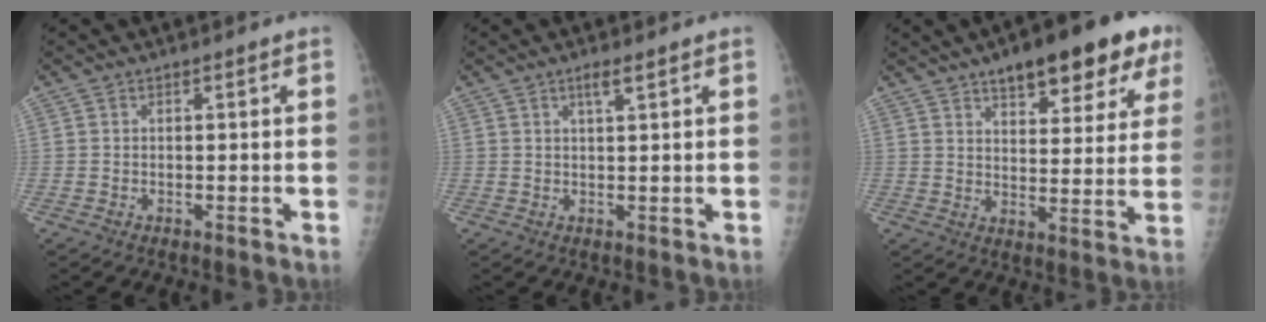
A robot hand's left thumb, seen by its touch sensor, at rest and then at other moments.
{"total": 2.1, "force": [1.3, 0.3, 1.7], "torque": [-0.035, -0.004, 0.025]}
{"total": 17.1, "force": [10.0, 6.2, 12.4], "torque": [-0.132, -0.025, 0.140]}